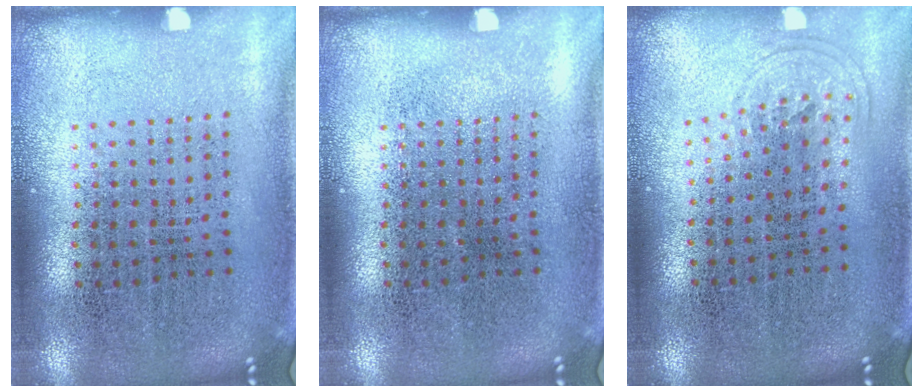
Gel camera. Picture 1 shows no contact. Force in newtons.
{"total": 0.0}
{"total": 0.9, "press": 0.6, "slide": 0.7}